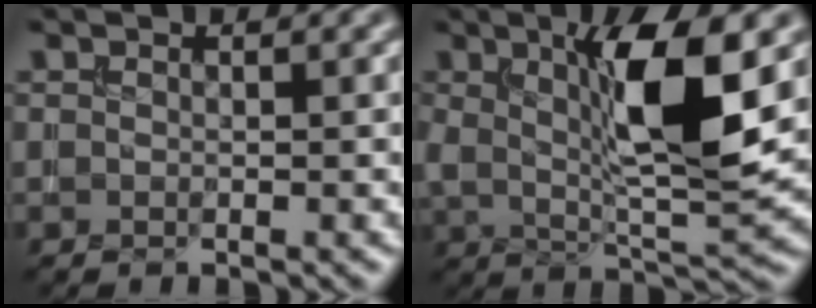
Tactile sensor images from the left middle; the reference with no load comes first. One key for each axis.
{"total": 8.8, "fx": 2.1, "fy": 2.1, "fz": 8.3, "tx": -0.141, "ty": -0.012, "tz": 0.041}